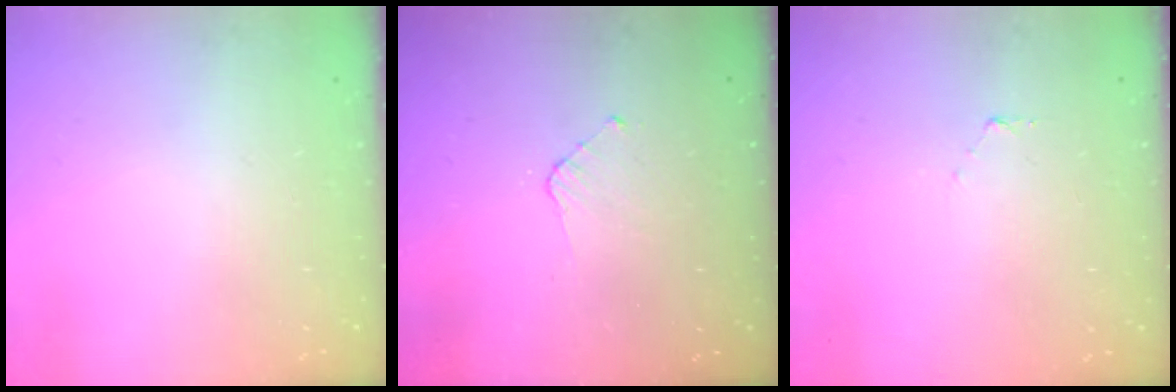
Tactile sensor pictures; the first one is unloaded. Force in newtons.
{"total": 3.6, "press": 3.6, "slide": 0.3}
{"total": 3.5, "press": 3.5, "slide": 0.3}